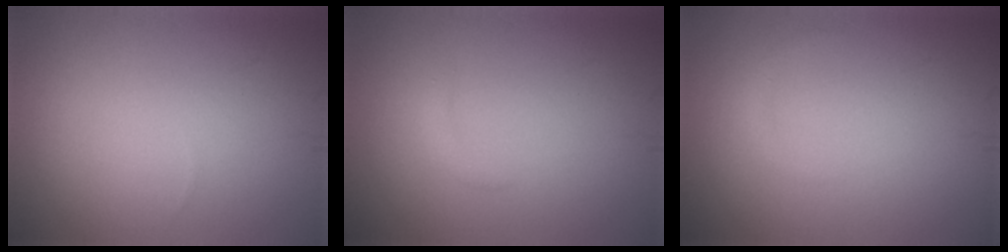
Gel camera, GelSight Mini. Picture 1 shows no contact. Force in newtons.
{"total": 0.8, "press": 0.8, "slide": 0.0}
{"total": 0.6, "press": 0.6, "slide": 0.0}